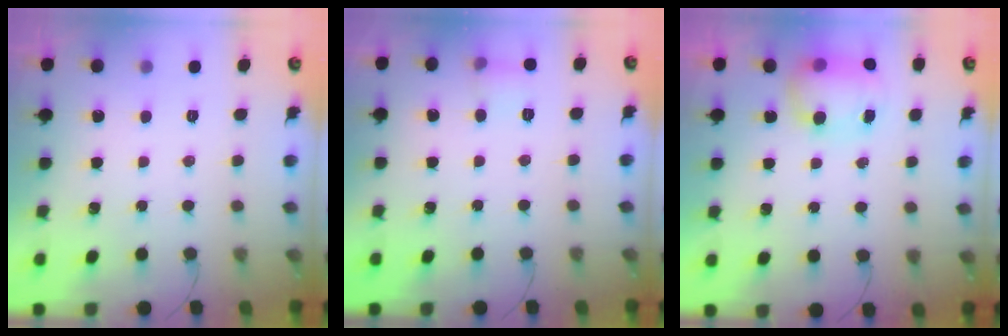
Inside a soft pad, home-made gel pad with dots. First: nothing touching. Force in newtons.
{"total": 6.0, "press": 5.6, "slide": 2.0}
{"total": 8.3, "press": 8.3, "slide": 0.5}